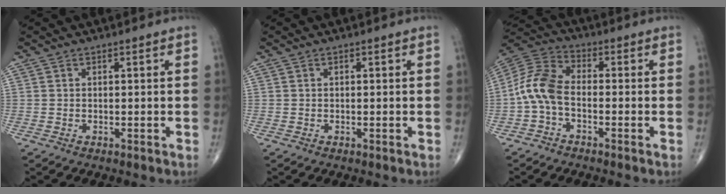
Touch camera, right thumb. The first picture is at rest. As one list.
[{"total": 0.0}, {"total": 8.9, "force": [-1.9, 5.2, 7.0], "torque": [-0.143, 0.030, -0.053]}]